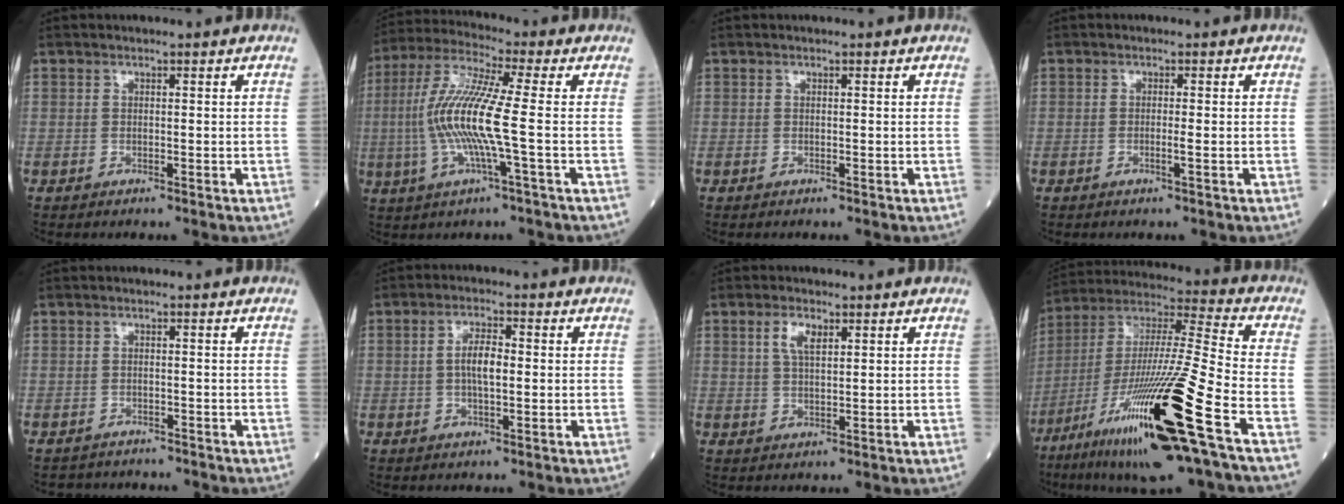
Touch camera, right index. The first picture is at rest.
{"total": 12.0, "force": [-1.4, 0.1, 11.9], "torque": [-0.253, 0.005, -0.037]}
{"total": 0.0}
{"total": 1.1, "force": [-0.3, -0.2, 1.1], "torque": [-0.022, -0.001, -0.008]}
{"total": 3.2, "force": [-2.9, 1.2, -0.4], "torque": [0.005, 0.001, -0.046]}
{"total": 4.4, "force": [0.0, 1.3, 4.2], "torque": [-0.083, 0.007, -0.002]}
{"total": 3.5, "force": [1.6, 1.2, 2.8], "torque": [-0.059, 0.006, 0.033]}
{"total": 24.8, "force": [-11.5, 0.6, 22.0], "torque": [-0.406, -0.052, -0.211]}